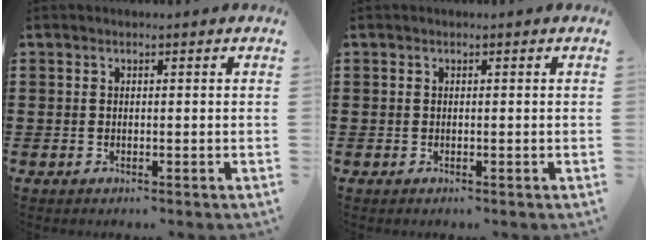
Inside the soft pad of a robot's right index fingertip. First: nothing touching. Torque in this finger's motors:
{"motor_torque": [0.00, 0.00, 0.00, 0.00]}